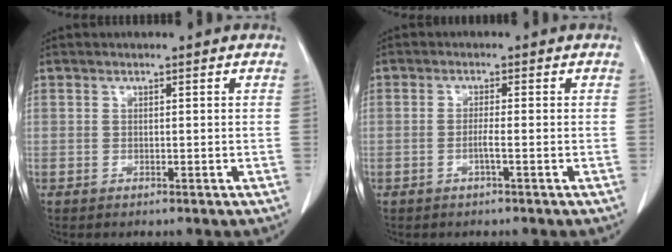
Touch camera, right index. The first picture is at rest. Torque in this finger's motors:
{"motor_torque": [-0.07, 0.01, 0.00, -0.01]}